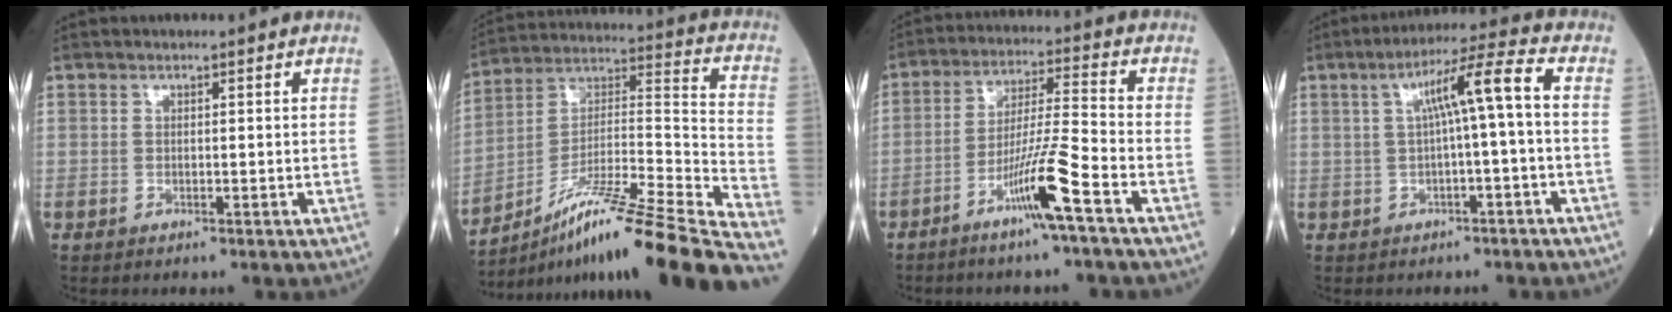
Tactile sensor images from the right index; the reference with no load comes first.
{"total": 26.4, "force": [-20.0, -0.5, 17.1], "torque": [-0.214, 0.002, -0.333]}
{"total": 9.1, "force": [-5.0, -1.1, 7.6], "torque": [-0.145, -0.006, -0.093]}
{"total": 7.6, "force": [0.4, -0.3, 7.6], "torque": [-0.123, 0.026, 0.007]}